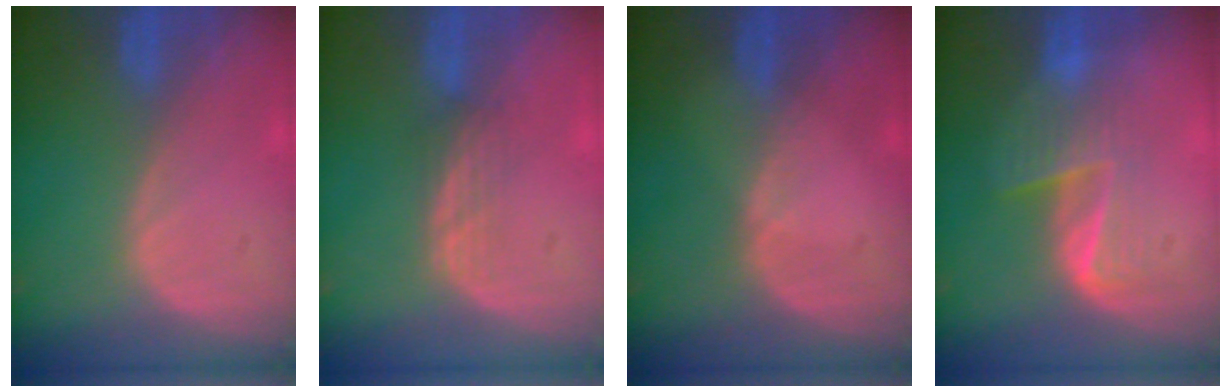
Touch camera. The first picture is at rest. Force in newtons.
{"total": 2.4, "press": 2.3, "slide": 0.8}
{"total": 0.7, "press": 0.5, "slide": 0.5}
{"total": 6.9, "press": 5.6, "slide": 4.0}